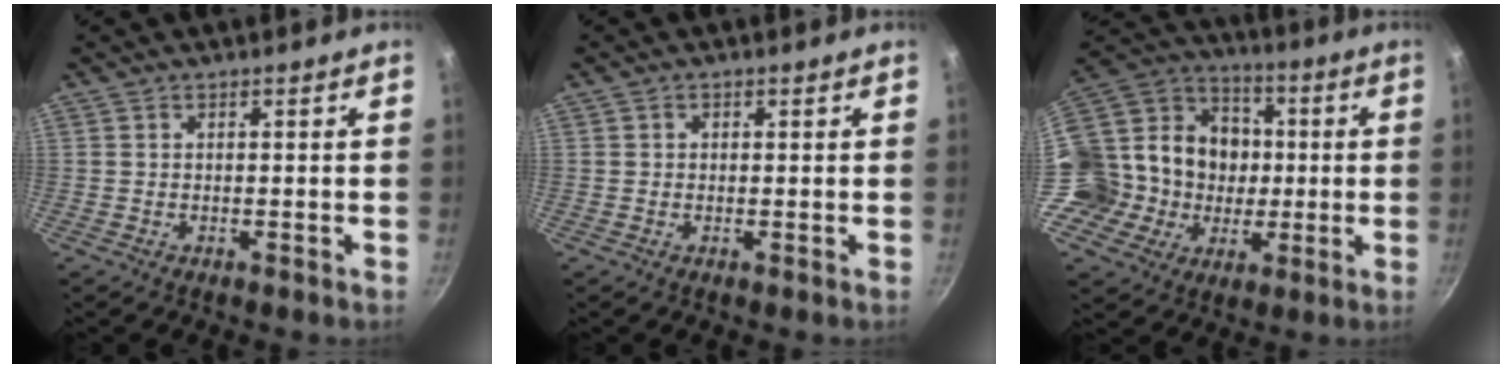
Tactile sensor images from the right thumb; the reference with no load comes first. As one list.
[{"total": 0.8, "force": [0.2, 0.6, 0.3], "torque": [-0.003, 0.003, 0.002]}, {"total": 23.1, "force": [-1.2, 20.8, 10.1], "torque": [-0.161, 0.034, -0.015]}]